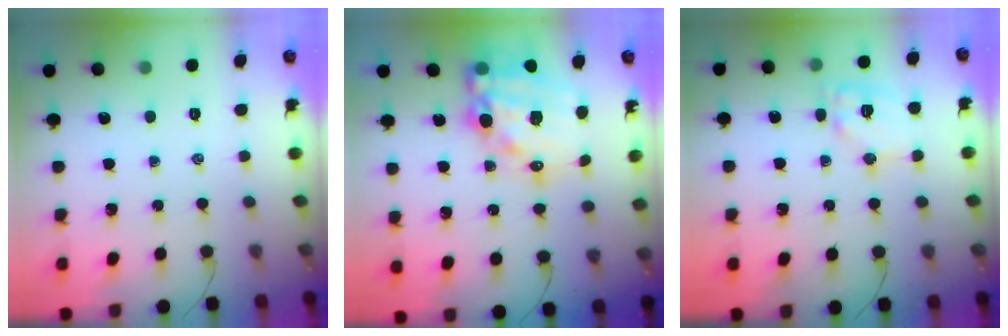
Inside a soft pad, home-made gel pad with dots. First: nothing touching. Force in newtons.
{"total": 18.3, "press": 17.8, "slide": 4.1}
{"total": 11.9, "press": 11.8, "slide": 1.3}